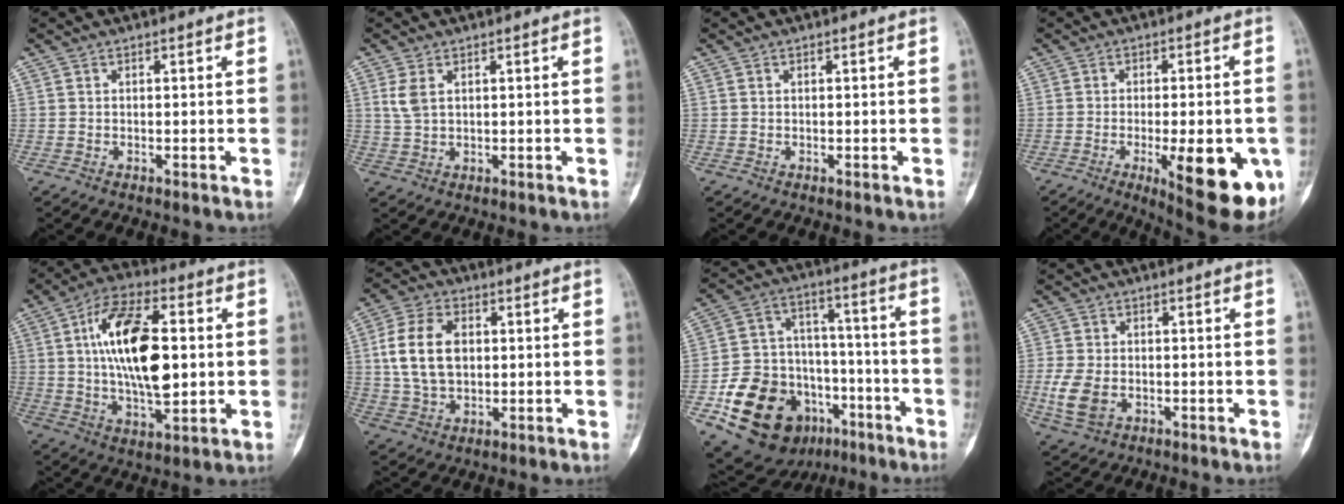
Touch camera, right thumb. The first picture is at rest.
{"total": 3.3, "force": [1.2, 1.8, 2.6], "torque": [-0.061, 0.003, 0.032]}
{"total": 0.0}
{"total": 17.7, "force": [-5.7, 5.9, 15.6], "torque": [-0.156, -0.006, -0.059]}
{"total": 19.3, "force": [2.2, 9.1, 16.9], "torque": [-0.279, 0.005, 0.037]}
{"total": 12.7, "force": [1.6, 8.5, 9.3], "torque": [-0.166, 0.007, 0.030]}
{"total": 24.0, "force": [-10.4, 17.1, 13.2], "torque": [-0.206, 0.092, -0.155]}
{"total": 7.3, "force": [-1.8, 5.1, 4.9], "torque": [-0.104, -0.001, -0.031]}